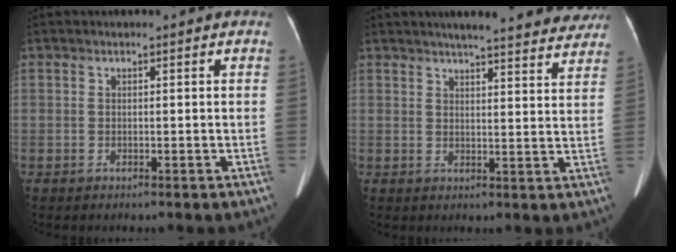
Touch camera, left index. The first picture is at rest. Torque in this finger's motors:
{"motor_torque": [0.82, -0.94, 0.04, 0.08]}